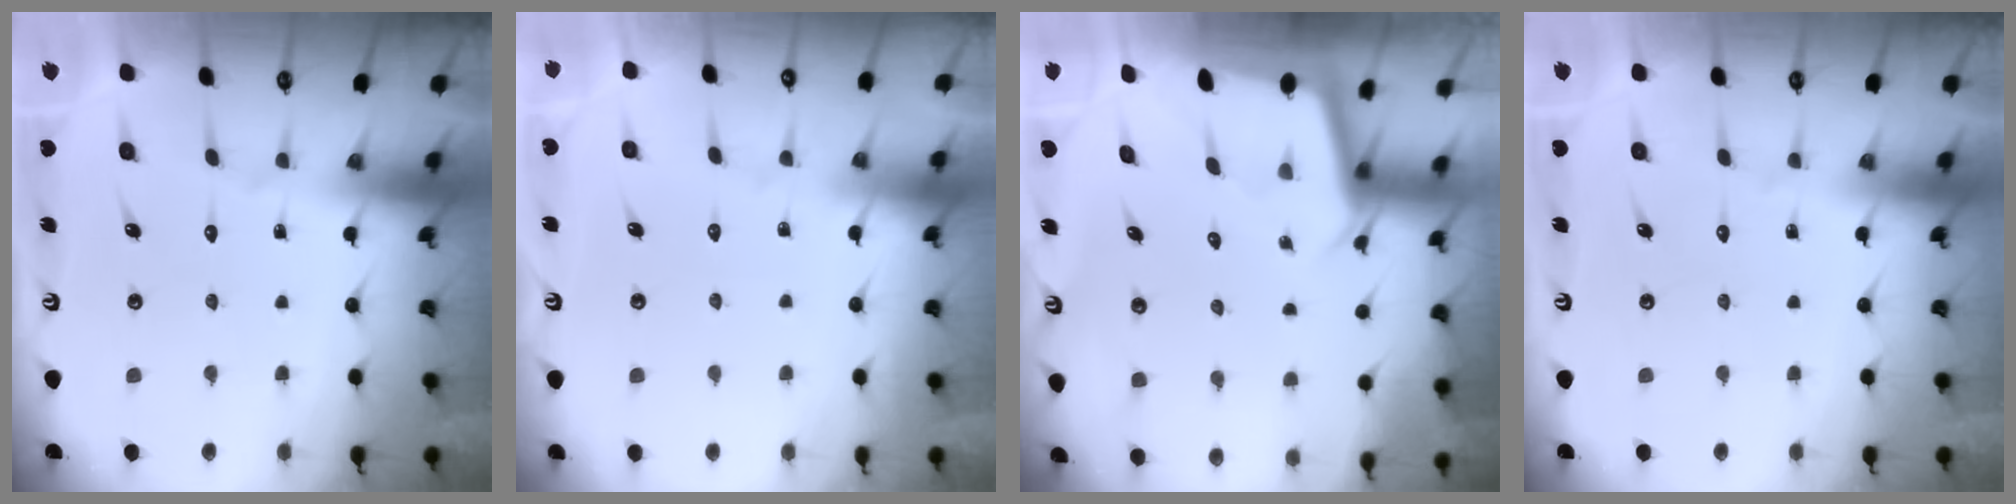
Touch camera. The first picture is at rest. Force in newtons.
{"total": 2.8, "press": 2.7, "slide": 0.4}
{"total": 2.1, "press": 2.1, "slide": 0.1}
{"total": 0.0}